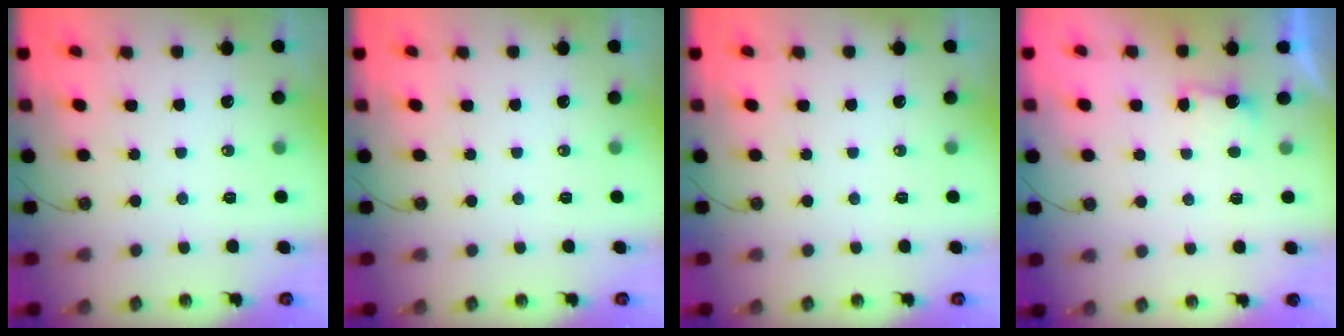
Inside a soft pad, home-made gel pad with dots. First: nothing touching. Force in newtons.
{"total": 0.0}
{"total": 0.0}
{"total": 1.6, "press": 1.4, "slide": 0.8}